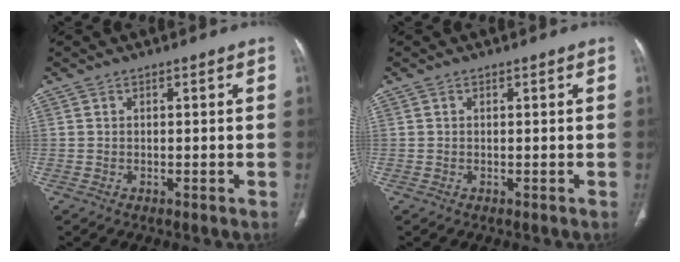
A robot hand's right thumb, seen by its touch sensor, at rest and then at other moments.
{"total": 0.0}